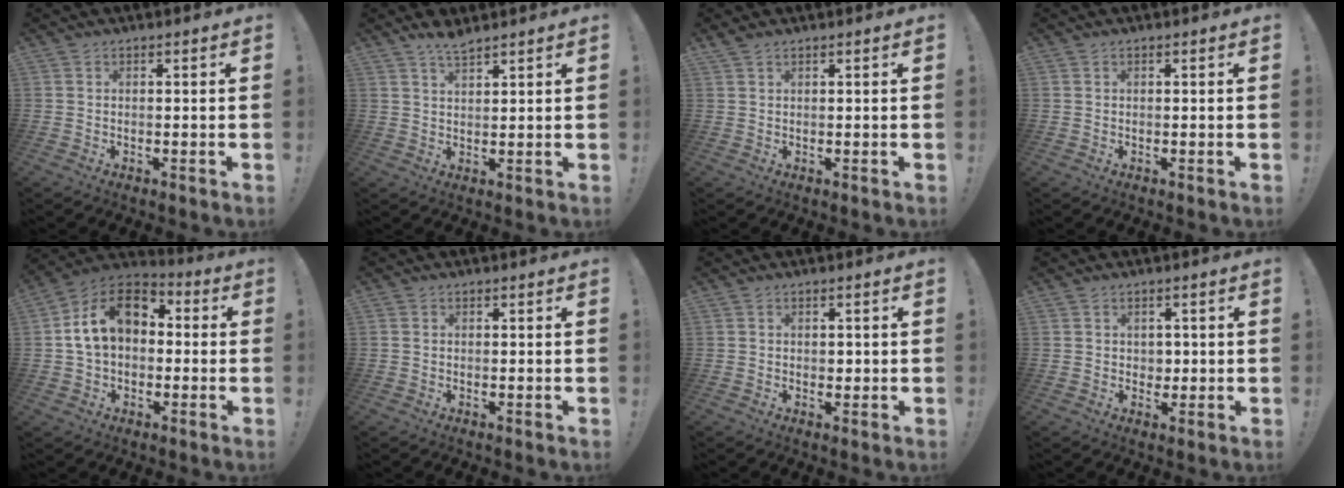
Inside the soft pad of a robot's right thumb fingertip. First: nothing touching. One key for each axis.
{"total": 4.3, "fx": 3.7, "fy": 0.9, "fz": 1.9, "tx": -0.028, "ty": -0.023, "tz": 0.064}
{"total": 1.3, "fx": 1.0, "fy": 0.5, "fz": 0.7, "tx": -0.006, "ty": -0.003, "tz": 0.018}
{"total": 0.0}
{"total": 15.8, "fx": 3.6, "fy": 11.0, "fz": 10.8, "tx": -0.171, "ty": 0.011, "tz": 0.066}
{"total": 0.6, "fx": 0.0, "fy": 0.6, "fz": 0.0, "tx": 0.000, "ty": 0.003, "tz": 0.001}
{"total": 1.2, "fx": 0.2, "fy": 1.1, "fz": 0.3, "tx": 0.002, "ty": 0.001, "tz": 0.002}
{"total": 3.0, "fx": 0.9, "fy": 2.8, "fz": 0.4, "tx": 0.009, "ty": -0.005, "tz": 0.013}